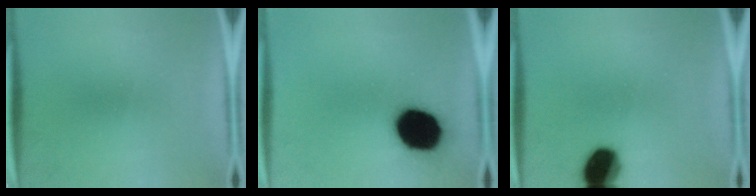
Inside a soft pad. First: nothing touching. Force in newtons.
{"total": 18.4}
{"total": 10.9}